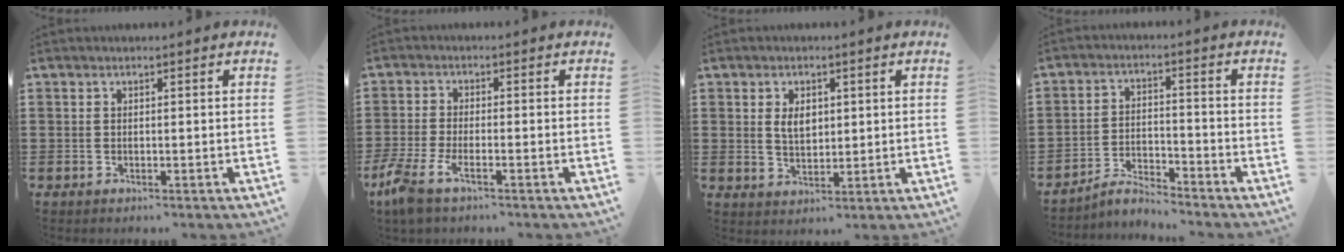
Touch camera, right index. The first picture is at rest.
{"total": 4.3, "force": [-2.8, 0.7, 3.1], "torque": [-0.087, -0.019, -0.062]}
{"total": 3.5, "force": [0.9, 2.2, 2.6], "torque": [-0.050, 0.006, 0.013]}
{"total": 3.9, "force": [-3.8, 0.4, 0.7], "torque": [-0.016, 0.006, -0.079]}